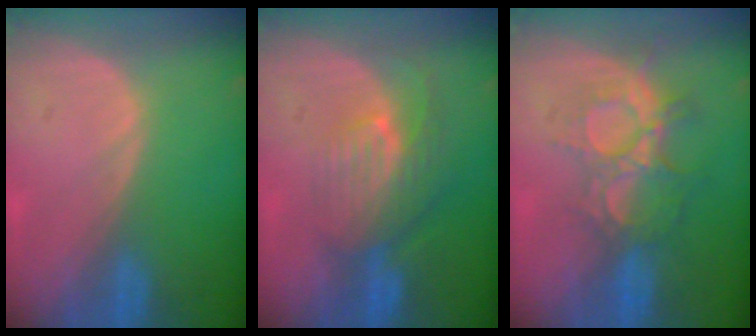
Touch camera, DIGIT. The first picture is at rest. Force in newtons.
{"total": 8.2, "press": 7.3, "slide": 3.7}
{"total": 9.2, "press": 7.9, "slide": 4.7}